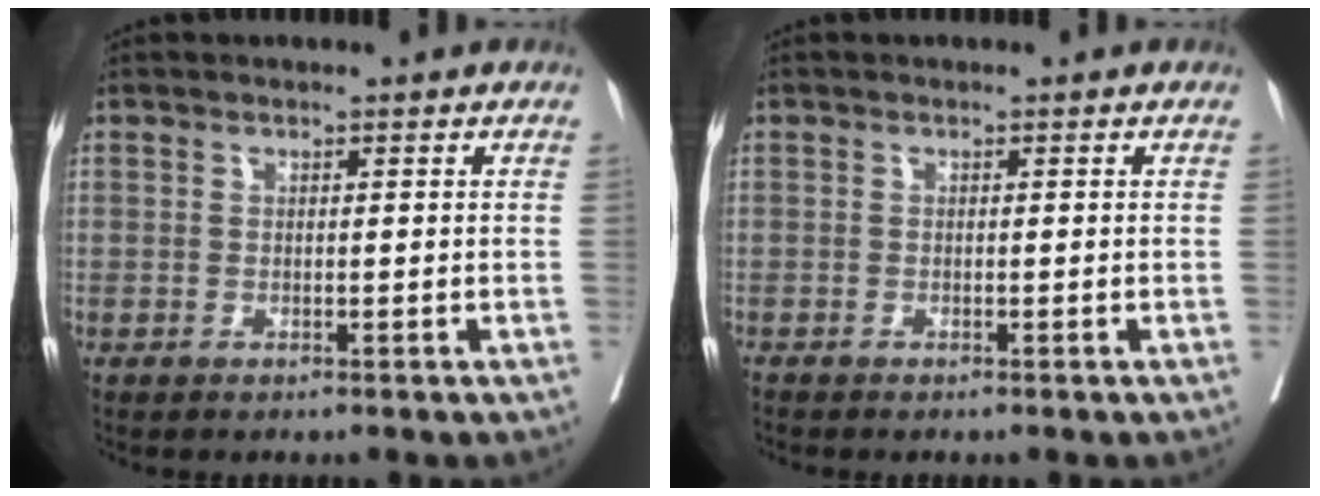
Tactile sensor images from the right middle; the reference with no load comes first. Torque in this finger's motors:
{"motor_torque": [0.23, -0.20, 0.05, 0.01]}